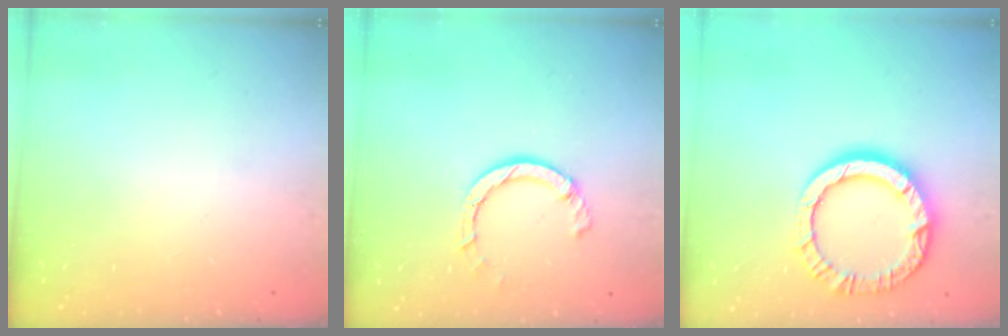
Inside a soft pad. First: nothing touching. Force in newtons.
{"total": 6.2, "press": 6.2, "slide": 0.9}
{"total": 12.7, "press": 12.6, "slide": 1.2}